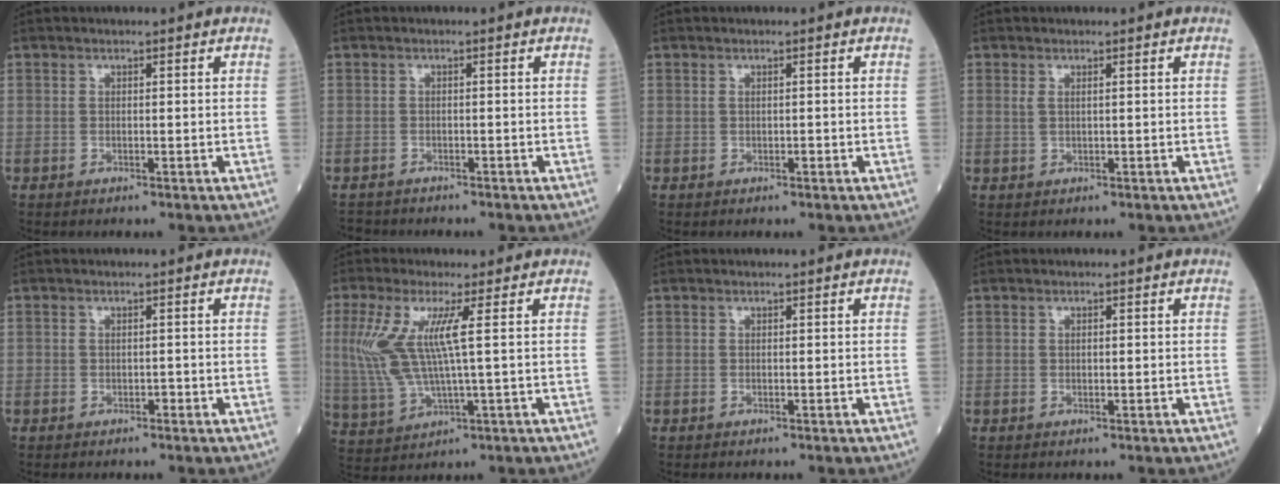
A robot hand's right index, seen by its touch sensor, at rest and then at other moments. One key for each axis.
{"total": 2.3, "fx": -2.1, "fy": 0.8, "fz": -0.3, "tx": 0.000, "ty": -0.005, "tz": -0.039}
{"total": 0.6, "fx": -0.1, "fy": 0.2, "fz": 0.6, "tx": -0.013, "ty": -0.001, "tz": 0.001}
{"total": 1.1, "fx": 0.4, "fy": 0.2, "fz": 1.0, "tx": -0.027, "ty": 0.005, "tz": 0.010}
{"total": 0.6, "fx": -0.2, "fy": 0.4, "fz": 0.4, "tx": -0.006, "ty": 0.001, "tz": -0.005}
{"total": 9.1, "fx": 1.8, "fy": 0.8, "fz": 8.9, "tx": -0.223, "ty": 0.001, "tz": 0.041}
{"total": 0.0}
{"total": 0.6, "fx": 0.1, "fy": 0.2, "fz": 0.5, "tx": -0.010, "ty": 0.000, "tz": 0.002}